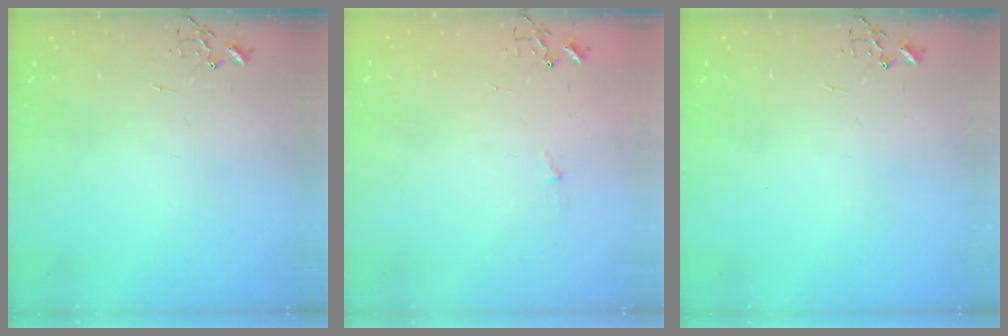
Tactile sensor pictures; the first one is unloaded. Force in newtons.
{"total": 2.7, "press": 2.7, "slide": 0.3}
{"total": 0.0}